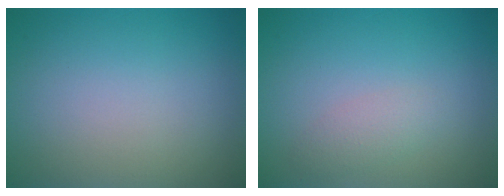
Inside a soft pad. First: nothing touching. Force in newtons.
{"total": 1.5, "press": 1.5, "slide": 0.1}